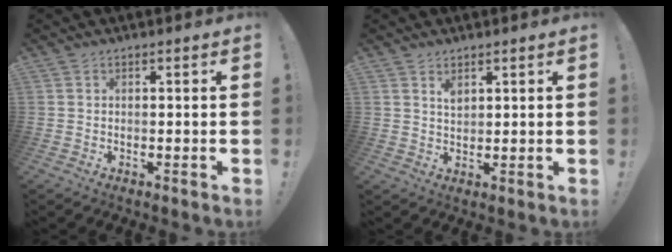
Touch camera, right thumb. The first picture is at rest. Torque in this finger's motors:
{"motor_torque": [0.56, -0.03, -0.10, 0.07, -0.04]}